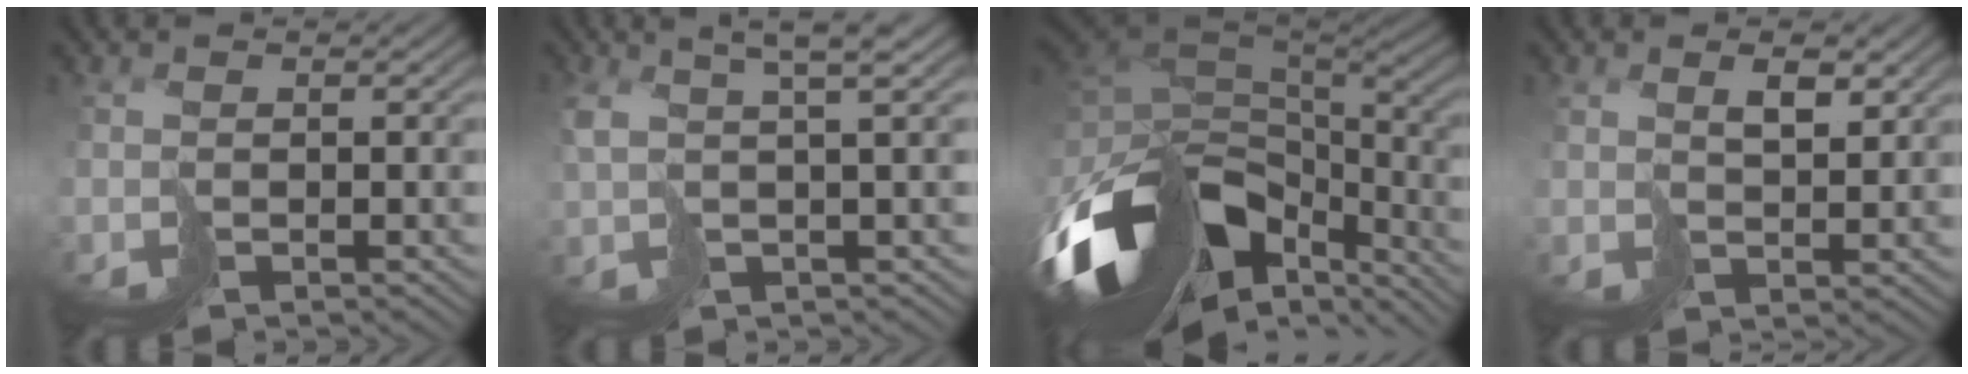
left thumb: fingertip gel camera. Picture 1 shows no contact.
{"total": 5.2, "force": [2.4, 1.0, 4.5], "torque": [-0.073, 0.015, 0.040]}
{"total": 16.8, "force": [-7.3, 9.0, 12.1], "torque": [-0.305, -0.028, -0.104]}
{"total": 3.0, "force": [2.2, 0.8, 1.9], "torque": [-0.034, -0.001, 0.045]}